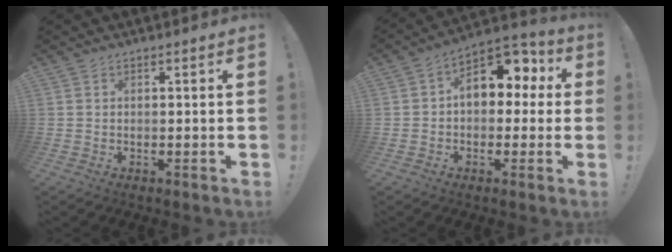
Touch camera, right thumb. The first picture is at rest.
{"total": 11.3, "force": [2.8, 8.1, 7.3], "torque": [-0.089, -0.009, 0.053]}